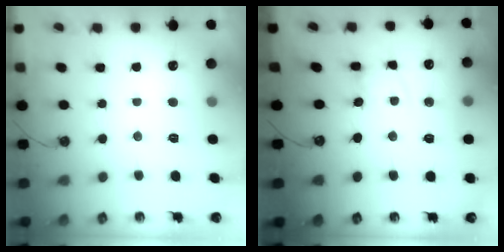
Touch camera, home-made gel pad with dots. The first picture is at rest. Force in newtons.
{"total": 3.7, "press": 3.7, "slide": 0.2}